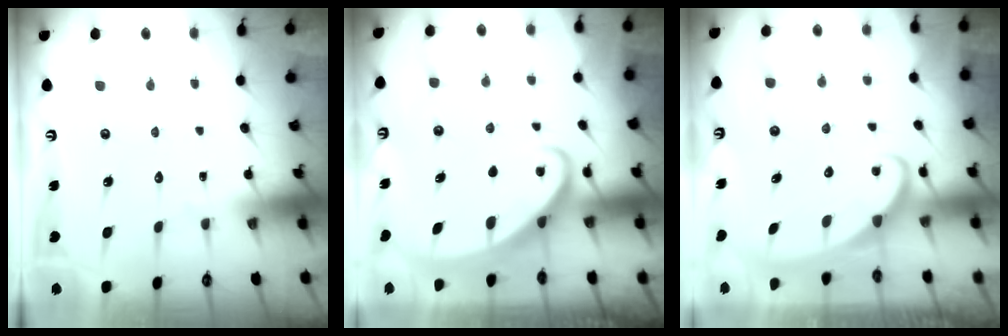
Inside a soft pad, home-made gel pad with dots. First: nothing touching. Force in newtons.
{"total": 2.5, "press": 2.5, "slide": 0.3}
{"total": 2.4, "press": 2.4, "slide": 0.4}